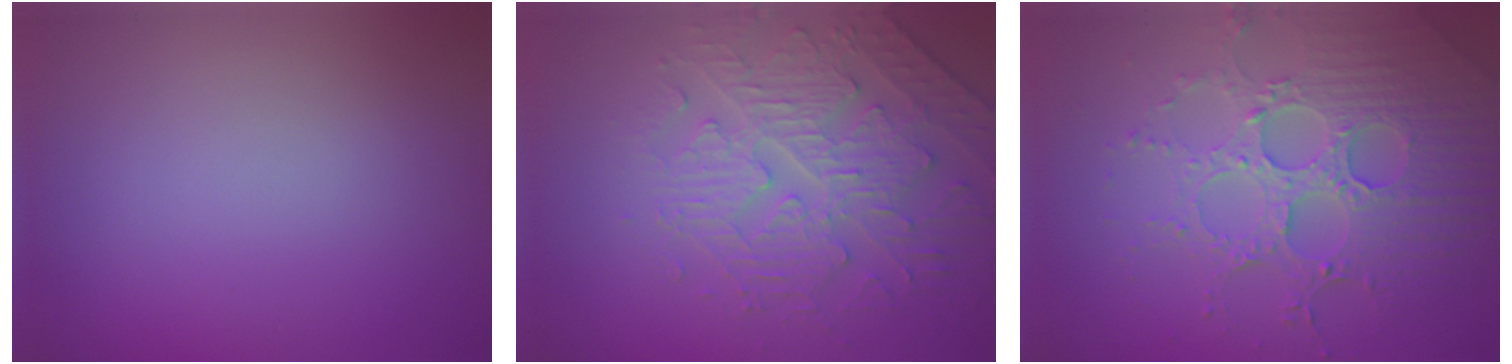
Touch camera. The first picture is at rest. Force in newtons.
{"total": 4.4, "press": 4.1, "slide": 1.6}
{"total": 6.4, "press": 5.1, "slide": 3.8}